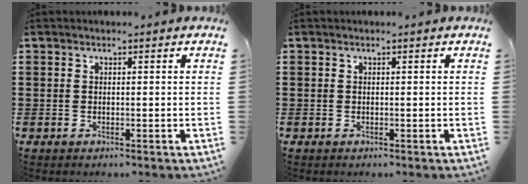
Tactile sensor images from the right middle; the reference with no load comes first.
{"total": 0.0}